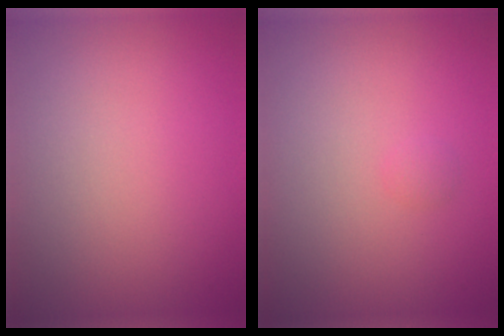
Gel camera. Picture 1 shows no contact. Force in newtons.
{"total": 0.5, "press": 0.5, "slide": 0.0}